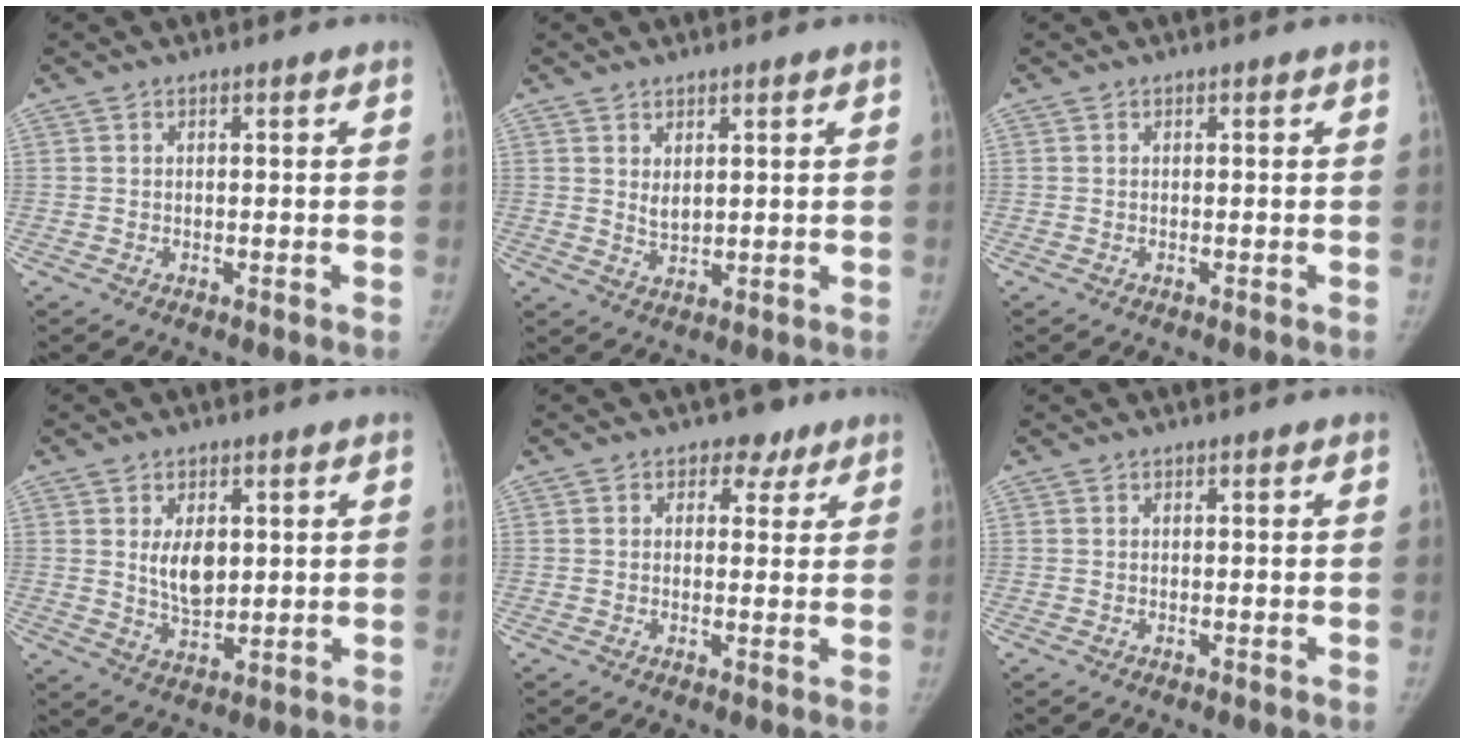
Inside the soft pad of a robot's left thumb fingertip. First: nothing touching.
{"total": 2.8, "force": [1.2, 1.4, 2.0], "torque": [-0.027, -0.021, 0.025]}
{"total": 0.0}
{"total": 6.8, "force": [1.5, 4.1, 5.2], "torque": [-0.067, -0.021, 0.033]}
{"total": 4.2, "force": [2.2, 3.2, 1.5], "torque": [0.006, -0.005, 0.025]}
{"total": 0.0}